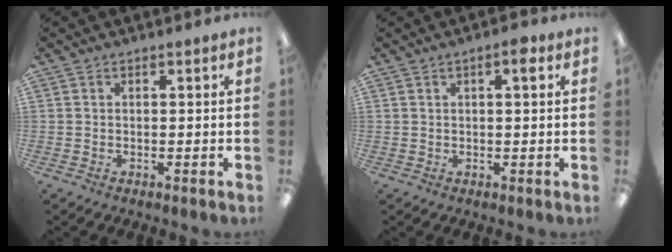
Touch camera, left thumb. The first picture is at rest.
{"total": 3.2, "force": [1.4, 0.9, 2.7], "torque": [-0.041, 0.000, 0.019]}